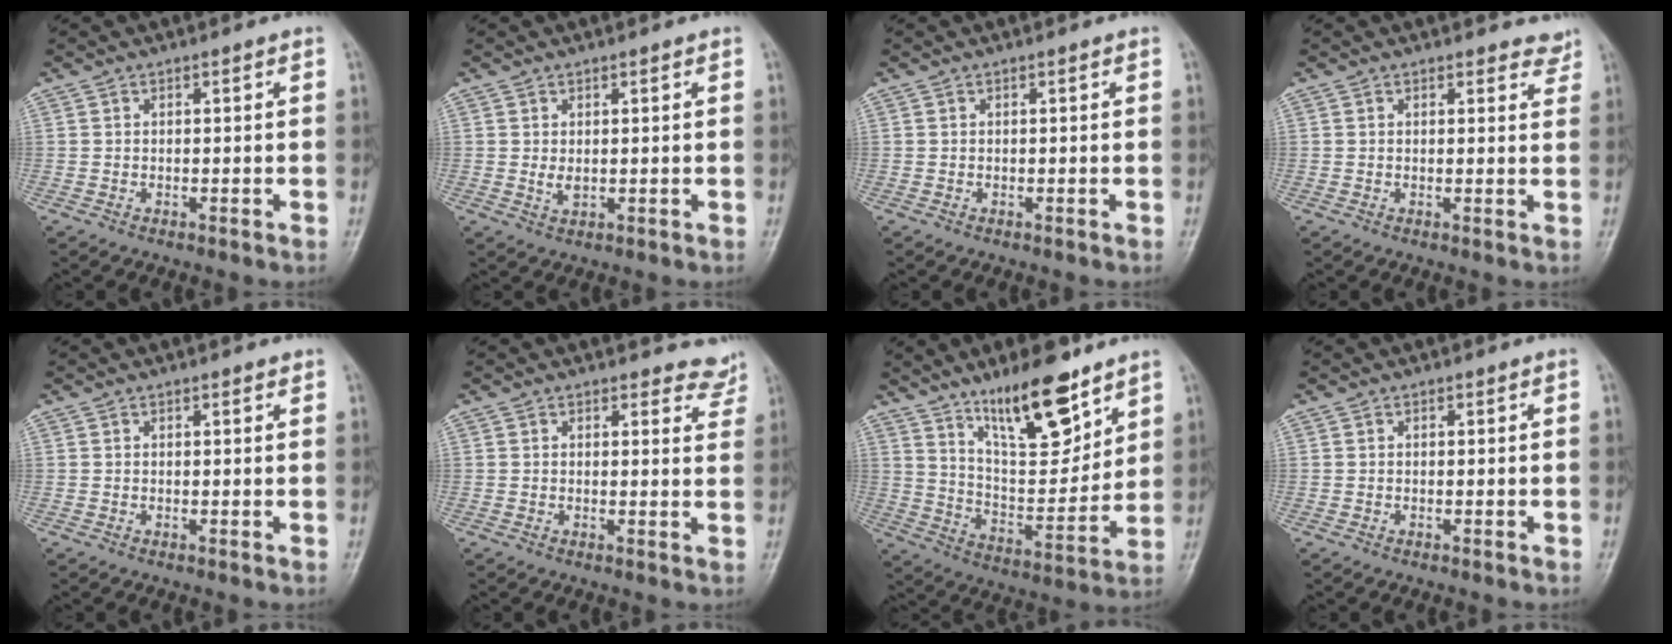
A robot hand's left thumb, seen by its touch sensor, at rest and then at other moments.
{"total": 2.5, "force": [0.7, 1.2, 2.1], "torque": [-0.033, -0.005, 0.014]}
{"total": 0.0}
{"total": 3.5, "force": [3.2, 1.2, 0.8], "torque": [0.013, -0.019, 0.023]}
{"total": 1.0, "force": [0.7, 0.3, 0.6], "torque": [-0.008, -0.002, 0.008]}
{"total": 4.4, "force": [4.2, 1.5, 0.3], "torque": [0.026, -0.030, 0.026]}
{"total": 16.5, "force": [11.3, 5.4, 10.7], "torque": [-0.138, -0.076, 0.201]}
{"total": 0.0}